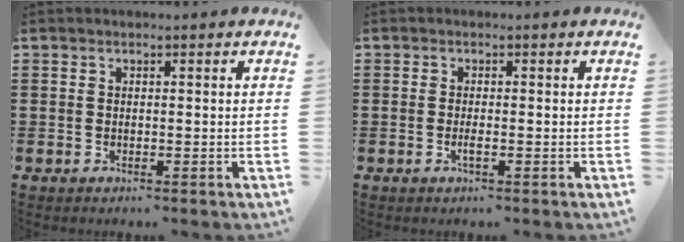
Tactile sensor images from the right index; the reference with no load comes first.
{"total": 1.2, "force": [-0.5, 0.0, 1.0], "torque": [-0.025, -0.006, -0.011]}